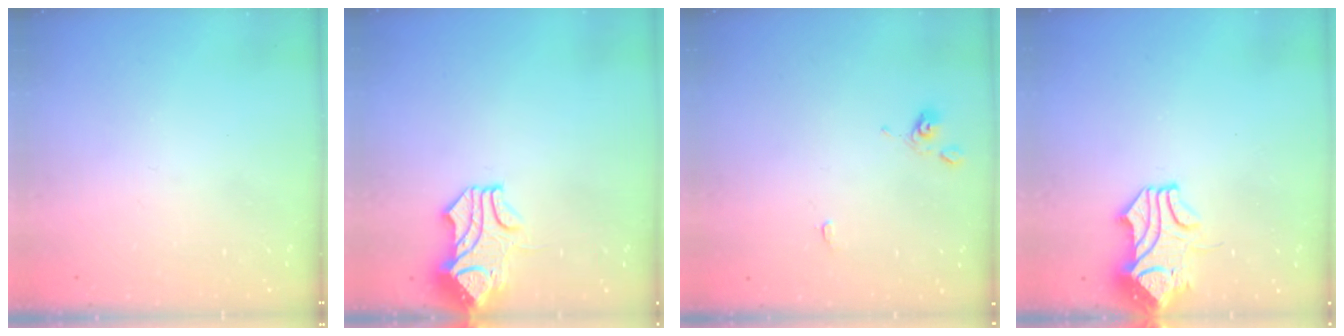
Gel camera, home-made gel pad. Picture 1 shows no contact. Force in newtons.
{"total": 1.5, "press": 0.8, "slide": 1.3}
{"total": 0.0}
{"total": 2.1, "press": 2.0, "slide": 0.7}